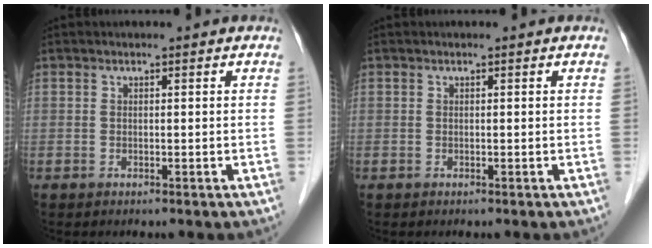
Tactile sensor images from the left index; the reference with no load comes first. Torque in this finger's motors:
{"motor_torque": [-0.16, -0.01, 0.00, -0.01]}